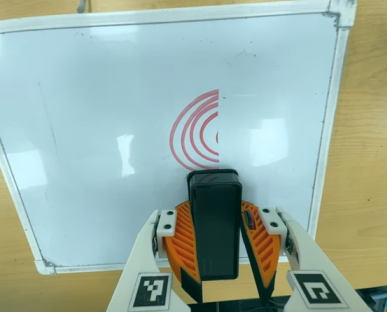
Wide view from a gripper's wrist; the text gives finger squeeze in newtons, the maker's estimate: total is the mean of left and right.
{"total": 10.3, "left": 10.0, "right": 10.6}